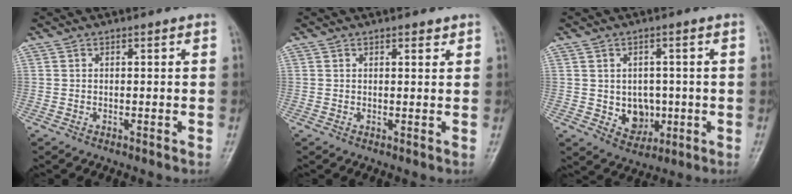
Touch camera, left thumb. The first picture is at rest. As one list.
[{"total": 1.4, "force": [1.0, 0.6, 0.8], "torque": [-0.006, -0.005, 0.014]}, {"total": 6.2, "force": [-0.6, 5.1, 3.4], "torque": [-0.016, 0.000, 0.005]}]